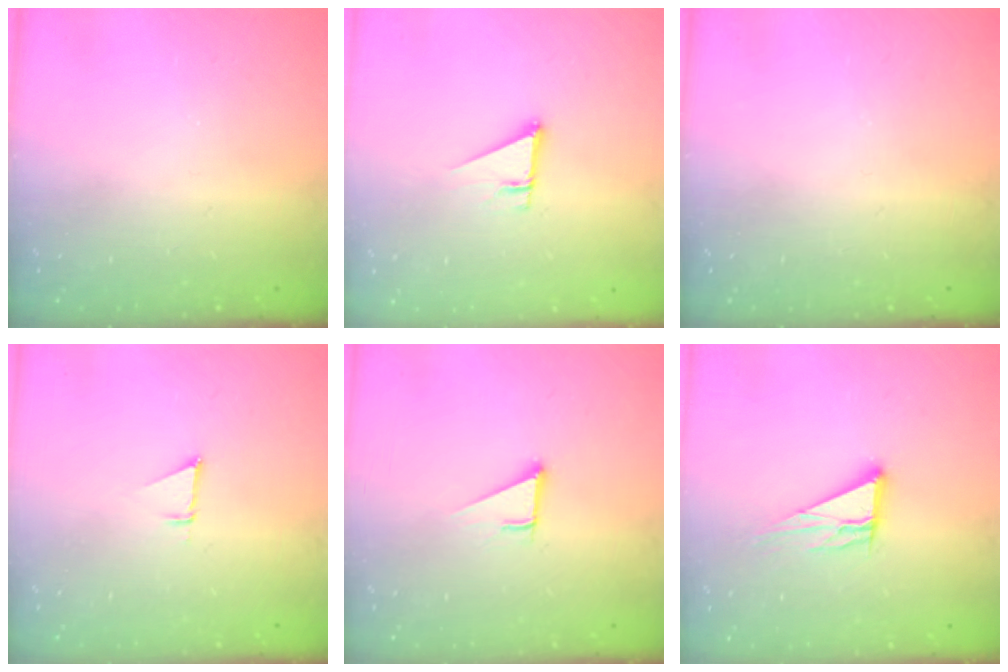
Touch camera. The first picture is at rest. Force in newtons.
{"total": 2.7, "press": 2.7, "slide": 0.2}
{"total": 0.0}
{"total": 2.5, "press": 2.5, "slide": 0.1}
{"total": 3.0, "press": 3.0, "slide": 0.1}
{"total": 10.3, "press": 10.2, "slide": 1.0}